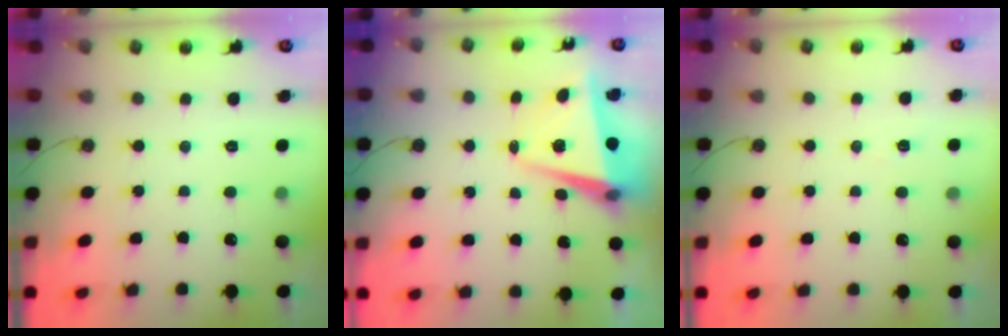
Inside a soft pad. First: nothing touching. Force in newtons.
{"total": 7.2, "press": 7.2, "slide": 0.4}
{"total": 5.5, "press": 3.3, "slide": 4.4}